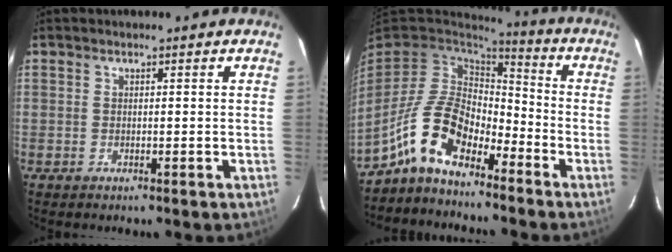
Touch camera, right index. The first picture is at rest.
{"total": 12.9, "force": [-8.0, 6.0, 8.1], "torque": [-0.161, 0.007, -0.156]}